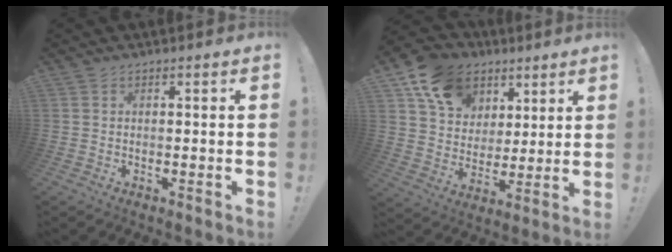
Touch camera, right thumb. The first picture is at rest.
{"total": 14.8, "force": [7.6, 11.4, 5.7], "torque": [-0.095, -0.034, 0.150]}